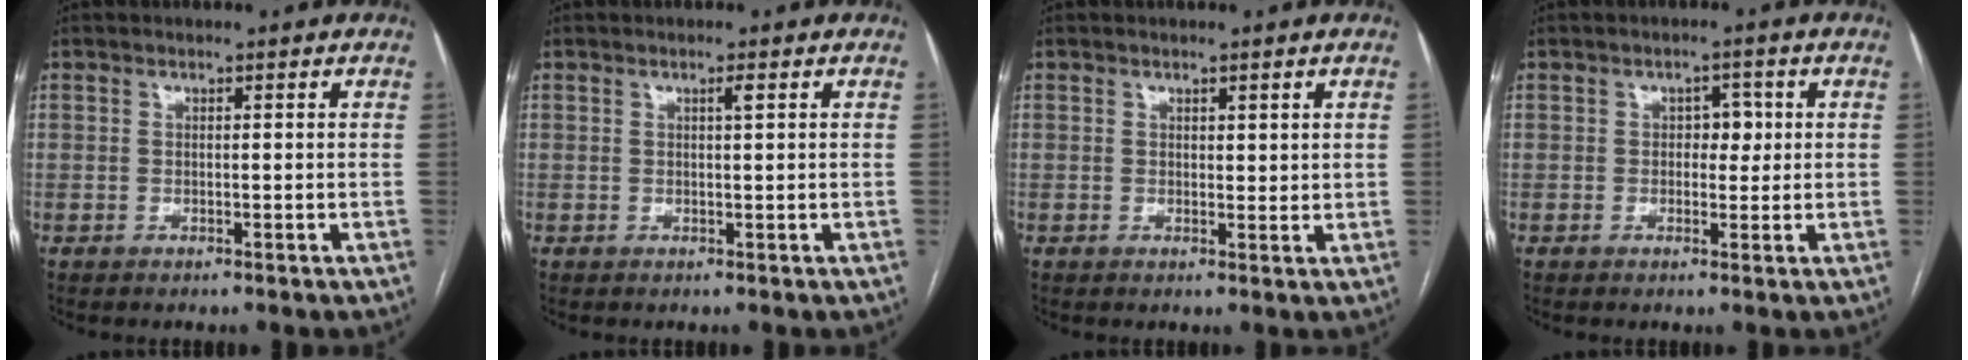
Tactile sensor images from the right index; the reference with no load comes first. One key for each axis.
{"total": 0.8, "fx": 0.5, "fy": -0.3, "fz": 0.7, "tx": -0.012, "ty": -0.001, "tz": 0.008}
{"total": 1.4, "fx": 0.9, "fy": 0.5, "fz": 1.0, "tx": -0.013, "ty": -0.005, "tz": 0.015}
{"total": 2.5, "fx": 0.4, "fy": 1.6, "fz": 1.9, "tx": -0.022, "ty": 0.010, "tz": 0.006}